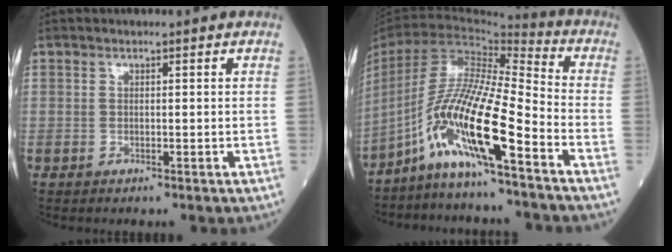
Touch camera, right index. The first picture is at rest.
{"total": 16.7, "force": [-9.2, 1.2, 13.9], "torque": [-0.282, -0.012, -0.174]}